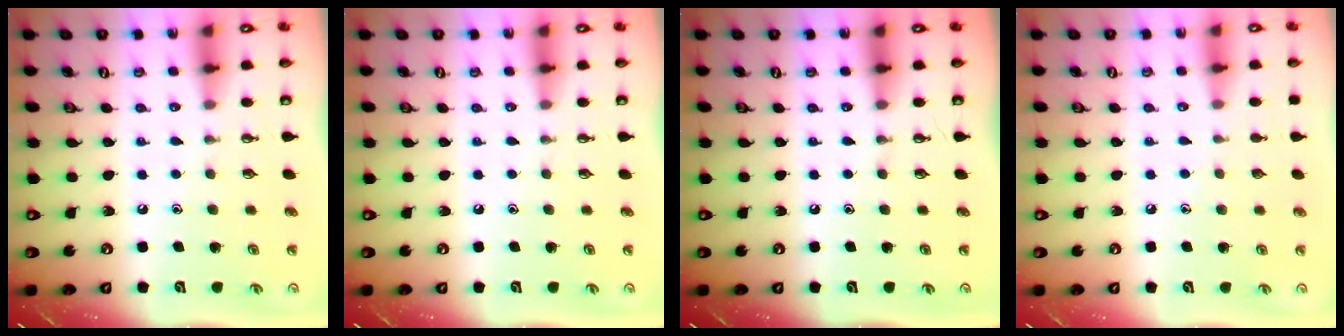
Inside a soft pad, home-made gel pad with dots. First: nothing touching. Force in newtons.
{"total": 0.0}
{"total": 0.0}
{"total": 3.3, "press": 3.2, "slide": 0.4}